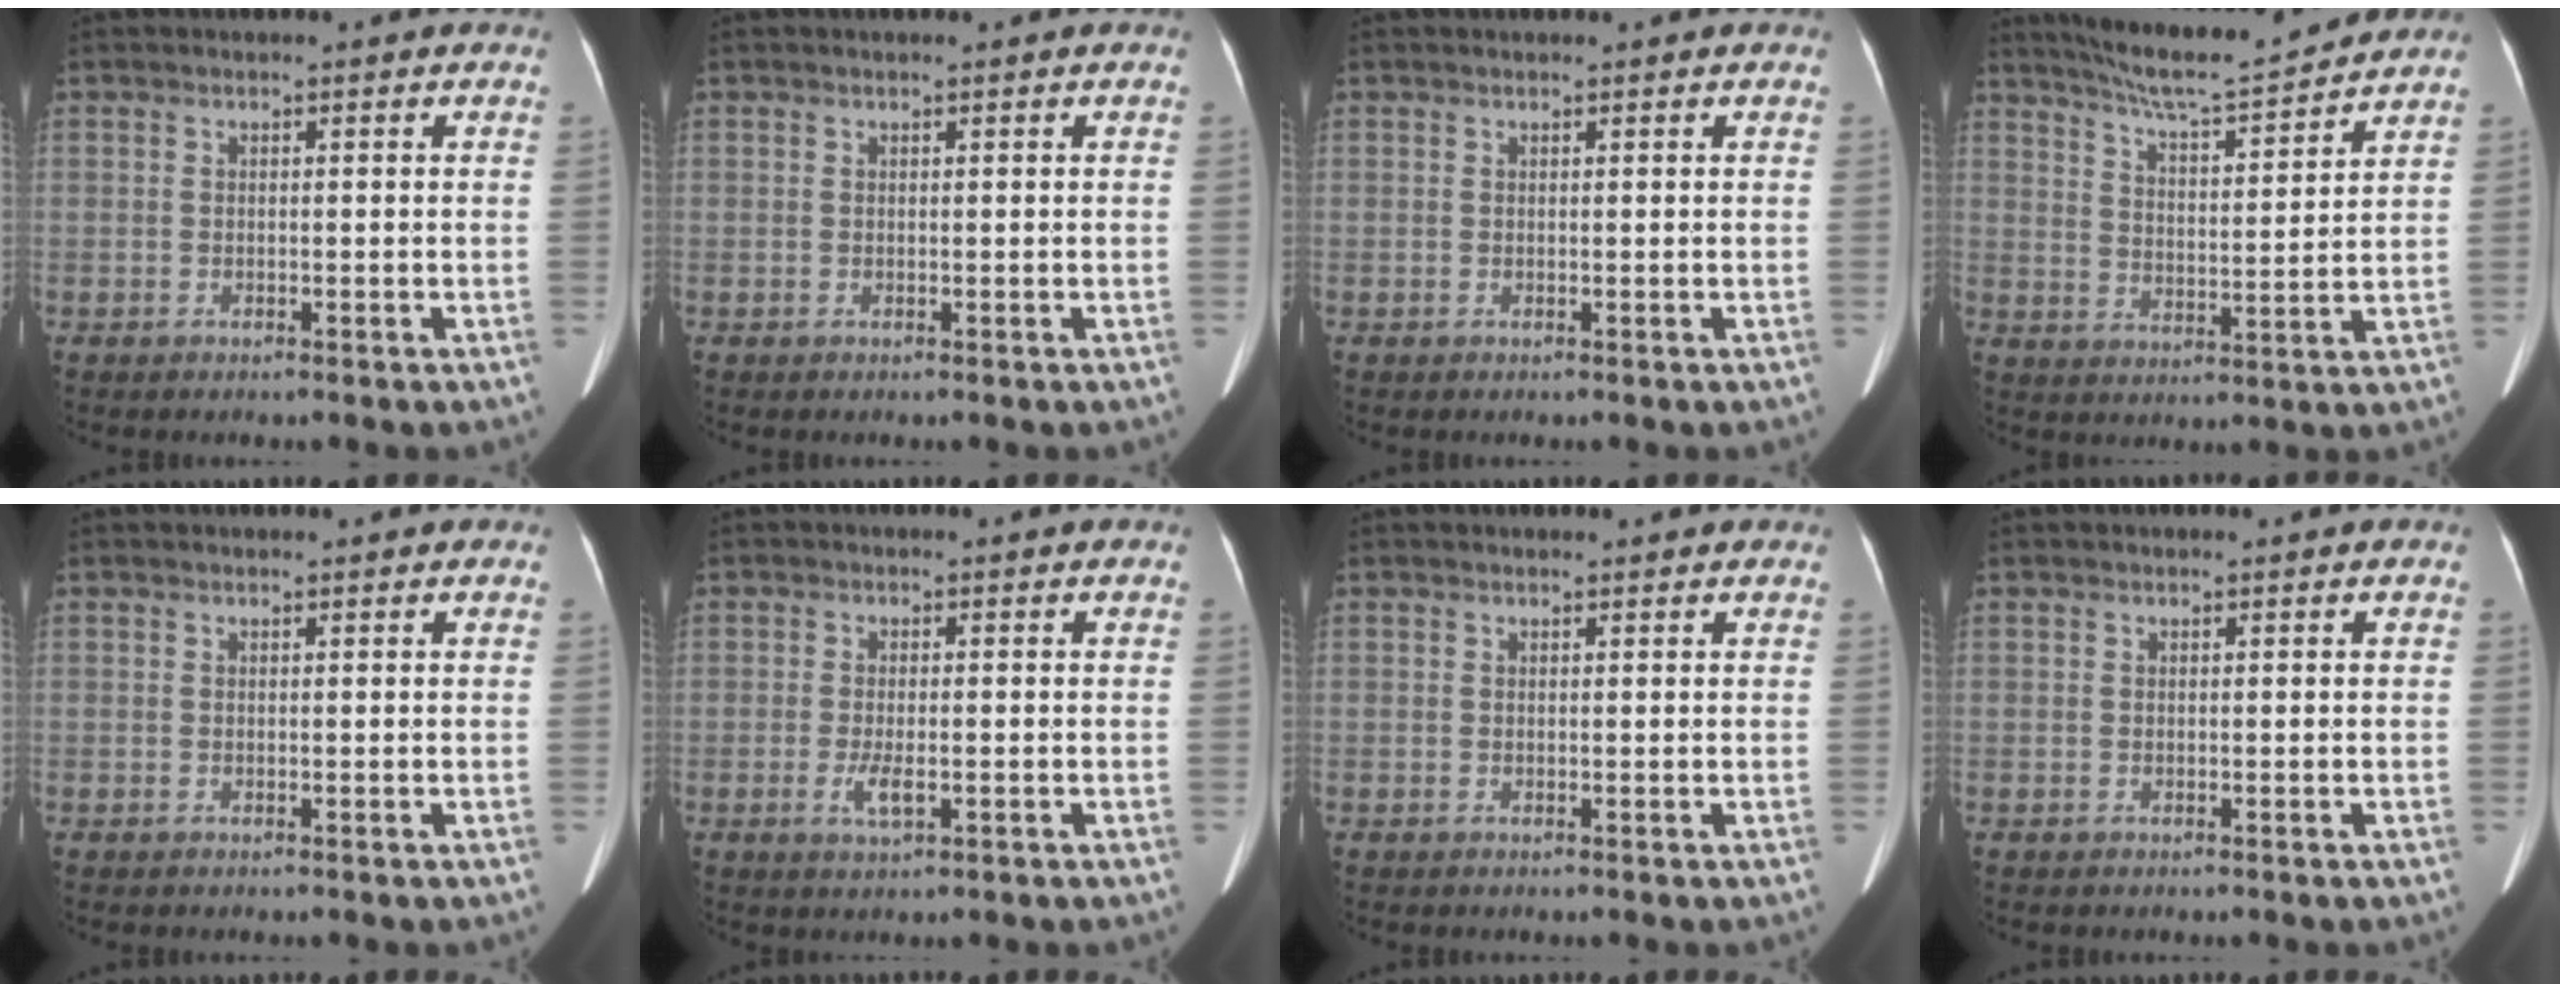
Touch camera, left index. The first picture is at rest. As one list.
[{"total": 0.6, "force": [0.5, 0.0, 0.3], "torque": [-0.007, 0.006, 0.009]}, {"total": 1.3, "force": [1.3, 0.1, 0.4], "torque": [-0.007, 0.018, 0.018]}, {"total": 13.4, "force": [12.4, 0.4, 5.2], "torque": [-0.093, 0.005, 0.193]}, {"total": 1.2, "force": [1.1, 0.2, 0.4], "torque": [-0.009, 0.012, 0.015]}, {"total": 2.7, "force": [-0.6, 0.8, 2.5], "torque": [-0.049, -0.003, -0.008]}, {"total": 2.1, "force": [2.0, 0.4, 0.7], "torque": [-0.012, 0.014, 0.022]}, {"total": 0.0}]